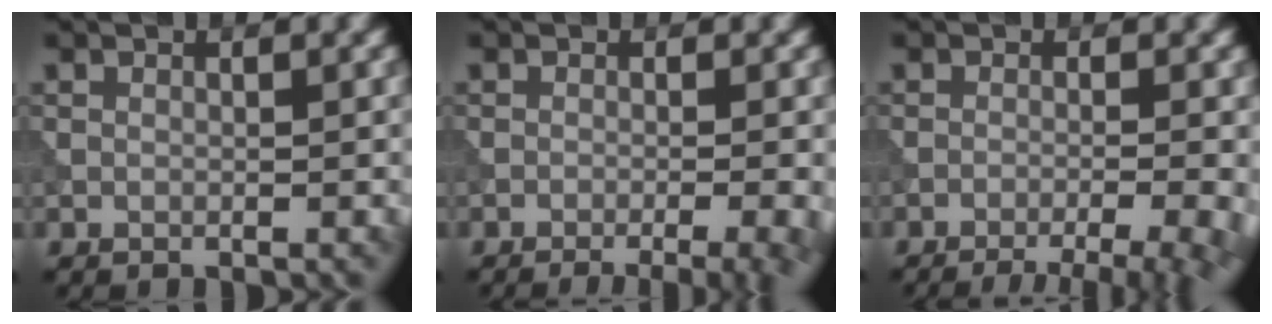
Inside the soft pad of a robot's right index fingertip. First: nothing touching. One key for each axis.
{"total": 7.4, "fx": -4.2, "fy": 2.8, "fz": 5.3, "tx": -0.036, "ty": -0.005, "tz": -0.038}
{"total": 9.4, "fx": -6.5, "fy": 3.2, "fz": 5.9, "tx": -0.050, "ty": -0.005, "tz": -0.061}